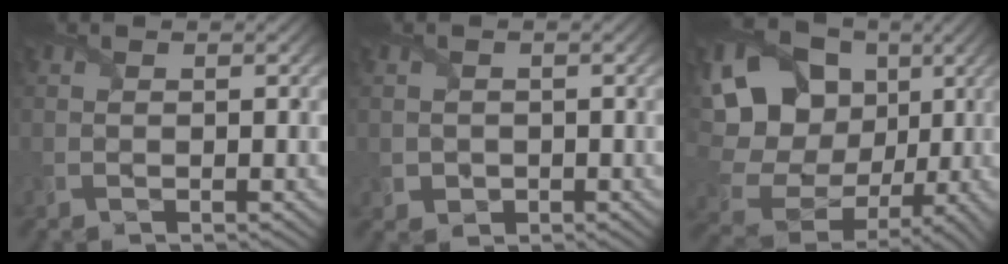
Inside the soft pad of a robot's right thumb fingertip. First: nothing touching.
{"total": 1.6, "force": [-0.3, 1.5, 0.3], "torque": [-0.008, -0.011, -0.006]}
{"total": 17.1, "force": [3.1, 13.6, 10.0], "torque": [-0.240, 0.023, 0.068]}